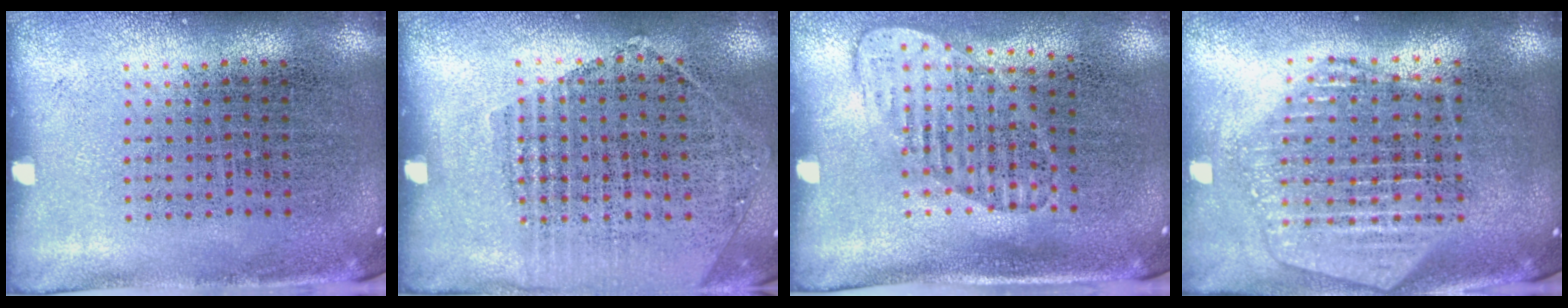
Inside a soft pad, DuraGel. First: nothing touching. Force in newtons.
{"total": 1.2, "press": 1.1, "slide": 0.5}
{"total": 1.4, "press": 1.1, "slide": 0.9}
{"total": 2.2, "press": 2.0, "slide": 1.0}